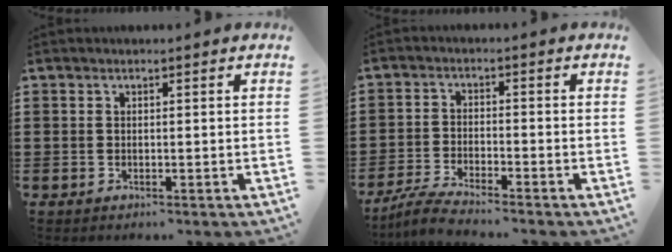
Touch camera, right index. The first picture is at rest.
{"total": 4.1, "force": [-3.9, -0.4, 1.2], "torque": [-0.035, -0.009, -0.080]}